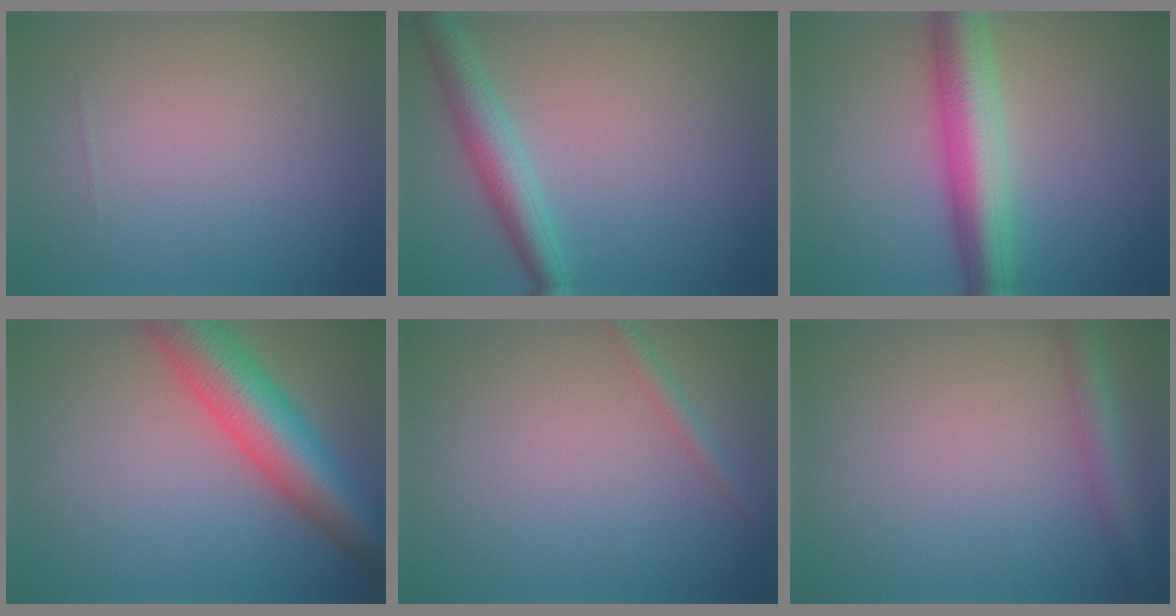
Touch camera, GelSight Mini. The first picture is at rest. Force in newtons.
{"total": 4.0, "press": 4.0, "slide": 0.1}
{"total": 7.0, "press": 7.0, "slide": 0.2}
{"total": 8.8, "press": 8.8, "slide": 0.3}
{"total": 1.2, "press": 1.2, "slide": 0.1}
{"total": 2.9, "press": 2.9, "slide": 0.1}